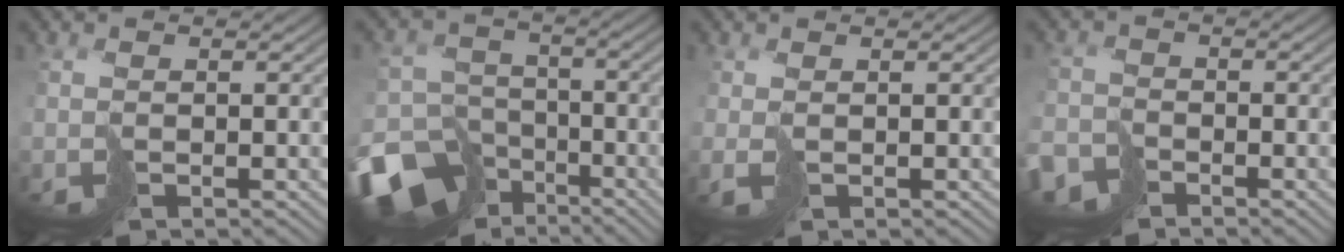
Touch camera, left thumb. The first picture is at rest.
{"total": 14.8, "force": [-9.3, 10.3, 5.0], "torque": [-0.145, -0.059, -0.138]}
{"total": 1.0, "force": [-0.1, 0.4, 0.9], "torque": [-0.027, -0.002, -0.002]}
{"total": 3.9, "force": [-3.3, 2.1, 0.5], "torque": [-0.009, -0.007, -0.074]}